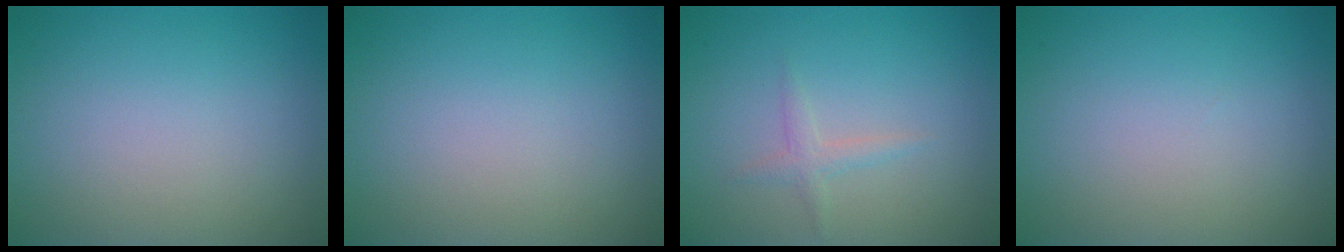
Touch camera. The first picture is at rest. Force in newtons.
{"total": 0.0}
{"total": 1.2, "press": 1.2, "slide": 0.0}
{"total": 0.0}